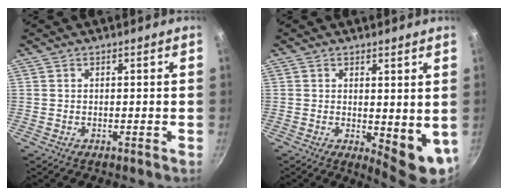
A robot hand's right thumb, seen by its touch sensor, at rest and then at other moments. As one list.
[{"total": 7.5, "force": [0.8, 3.4, 6.6], "torque": [-0.078, -0.019, 0.018]}]